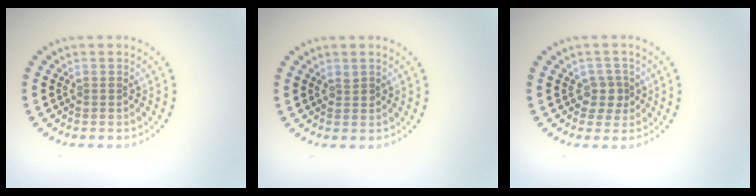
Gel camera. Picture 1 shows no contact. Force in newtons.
{"total": 0.5, "press": 0.5, "slide": 0.1}
{"total": 1.9, "press": 1.6, "slide": 0.9}